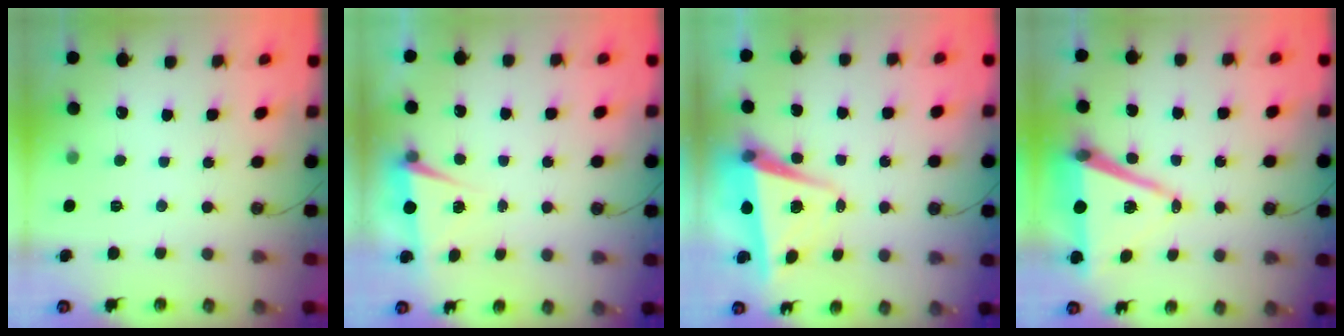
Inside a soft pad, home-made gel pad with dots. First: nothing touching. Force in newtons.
{"total": 1.9, "press": 1.4, "slide": 1.3}
{"total": 6.6, "press": 6.5, "slide": 1.4}
{"total": 11.6, "press": 10.9, "slide": 4.0}